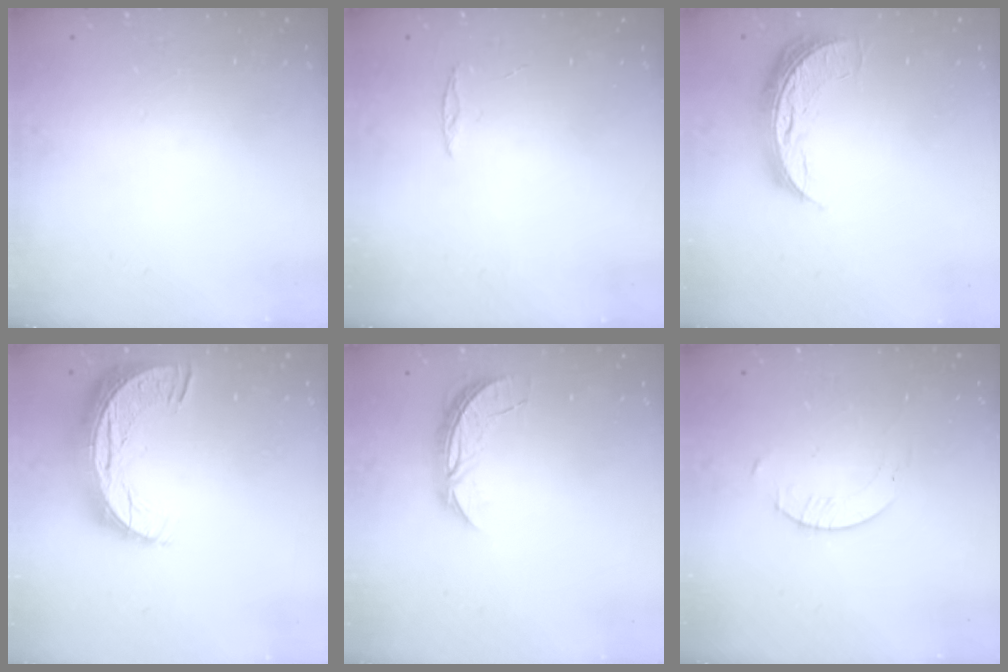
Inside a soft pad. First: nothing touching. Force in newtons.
{"total": 2.0, "press": 2.0, "slide": 0.2}
{"total": 9.0, "press": 9.0, "slide": 0.6}
{"total": 11.6, "press": 11.6, "slide": 0.7}
{"total": 6.2, "press": 6.2, "slide": 0.5}
{"total": 1.6, "press": 1.6, "slide": 0.2}